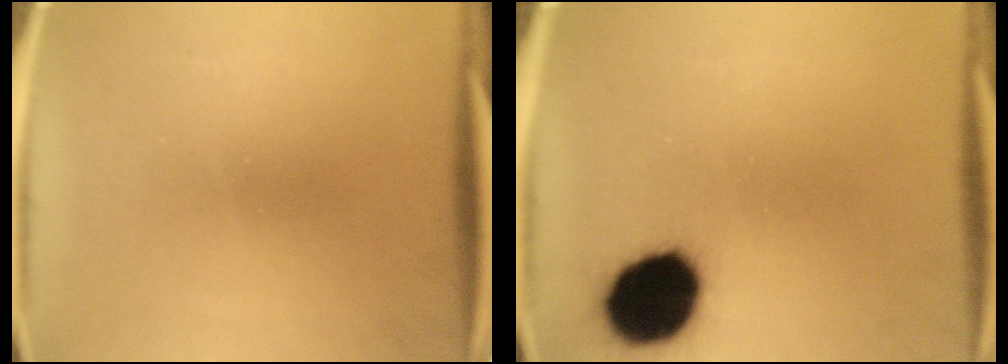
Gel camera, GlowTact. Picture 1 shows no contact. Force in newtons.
{"total": 16.7}